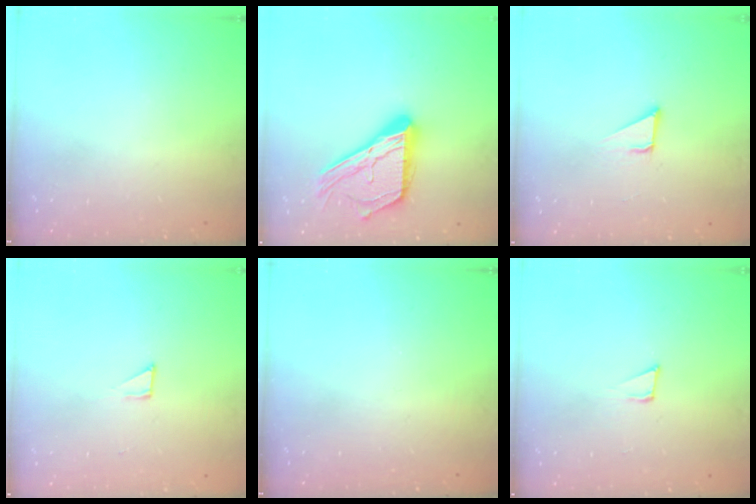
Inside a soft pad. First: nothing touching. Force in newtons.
{"total": 20.1, "press": 20.1, "slide": 1.7}
{"total": 3.2, "press": 3.2, "slide": 0.2}
{"total": 3.6, "press": 3.6, "slide": 0.4}
{"total": 0.0}
{"total": 5.5, "press": 5.4, "slide": 0.8}